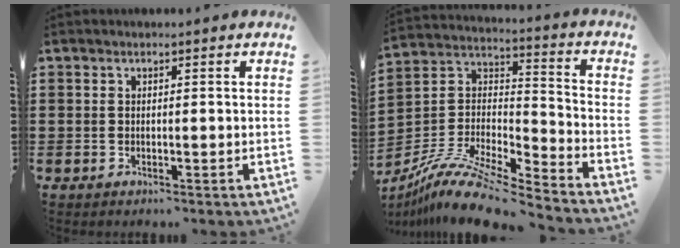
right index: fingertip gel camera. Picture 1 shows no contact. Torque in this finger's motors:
{"motor_torque": [-0.14, 0.23, 0.74, 0.21]}